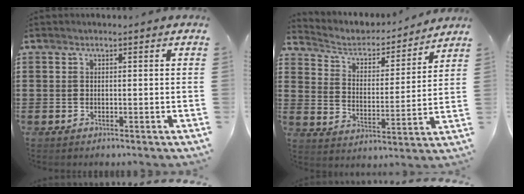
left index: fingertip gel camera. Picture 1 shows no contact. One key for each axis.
{"total": 4.4, "fx": 3.9, "fy": 1.6, "fz": 1.3, "tx": -0.050, "ty": -0.029, "tz": 0.058}